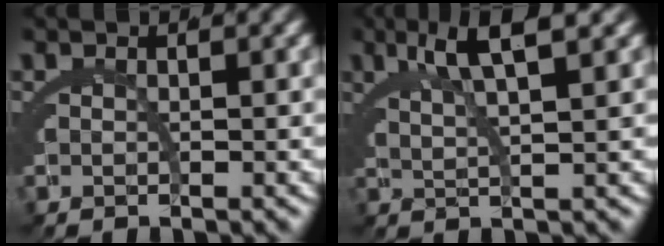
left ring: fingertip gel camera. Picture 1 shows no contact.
{"total": 5.1, "force": [3.5, 0.0, 3.8], "torque": [-0.065, 0.006, 0.063]}